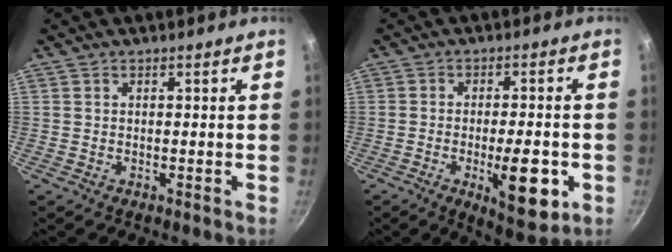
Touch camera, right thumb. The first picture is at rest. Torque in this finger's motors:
{"motor_torque": [0.79, 1.37, 0.92, -0.17, 0.36]}